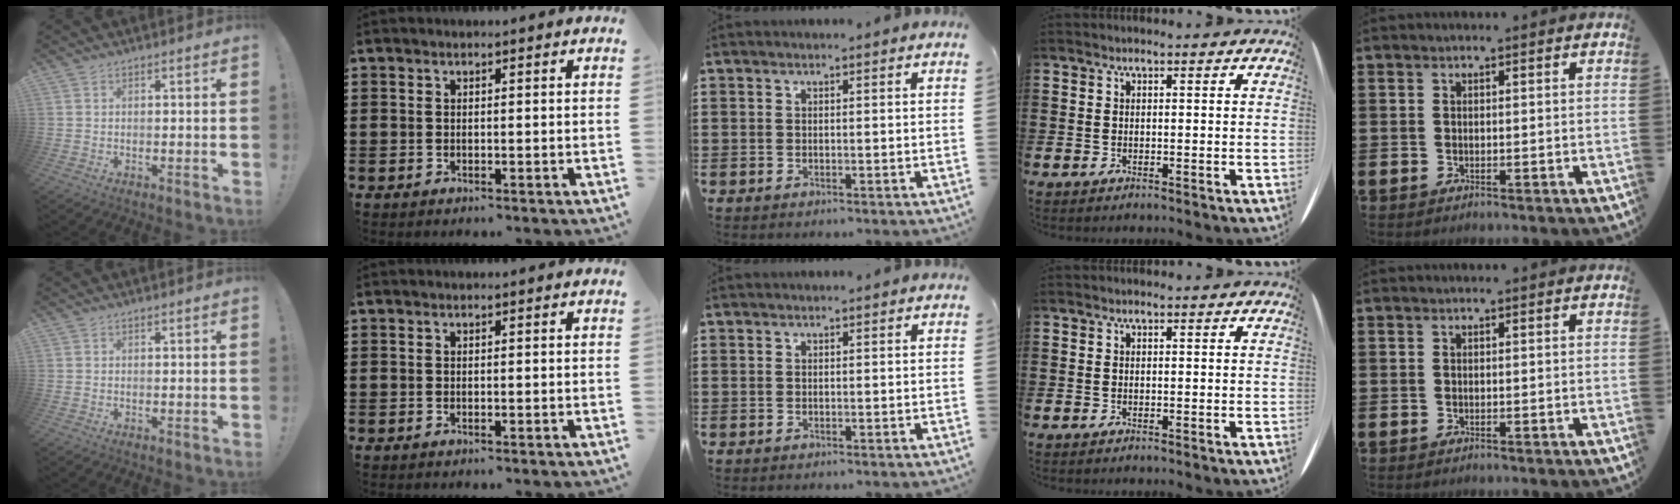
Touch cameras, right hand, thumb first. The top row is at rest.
{}